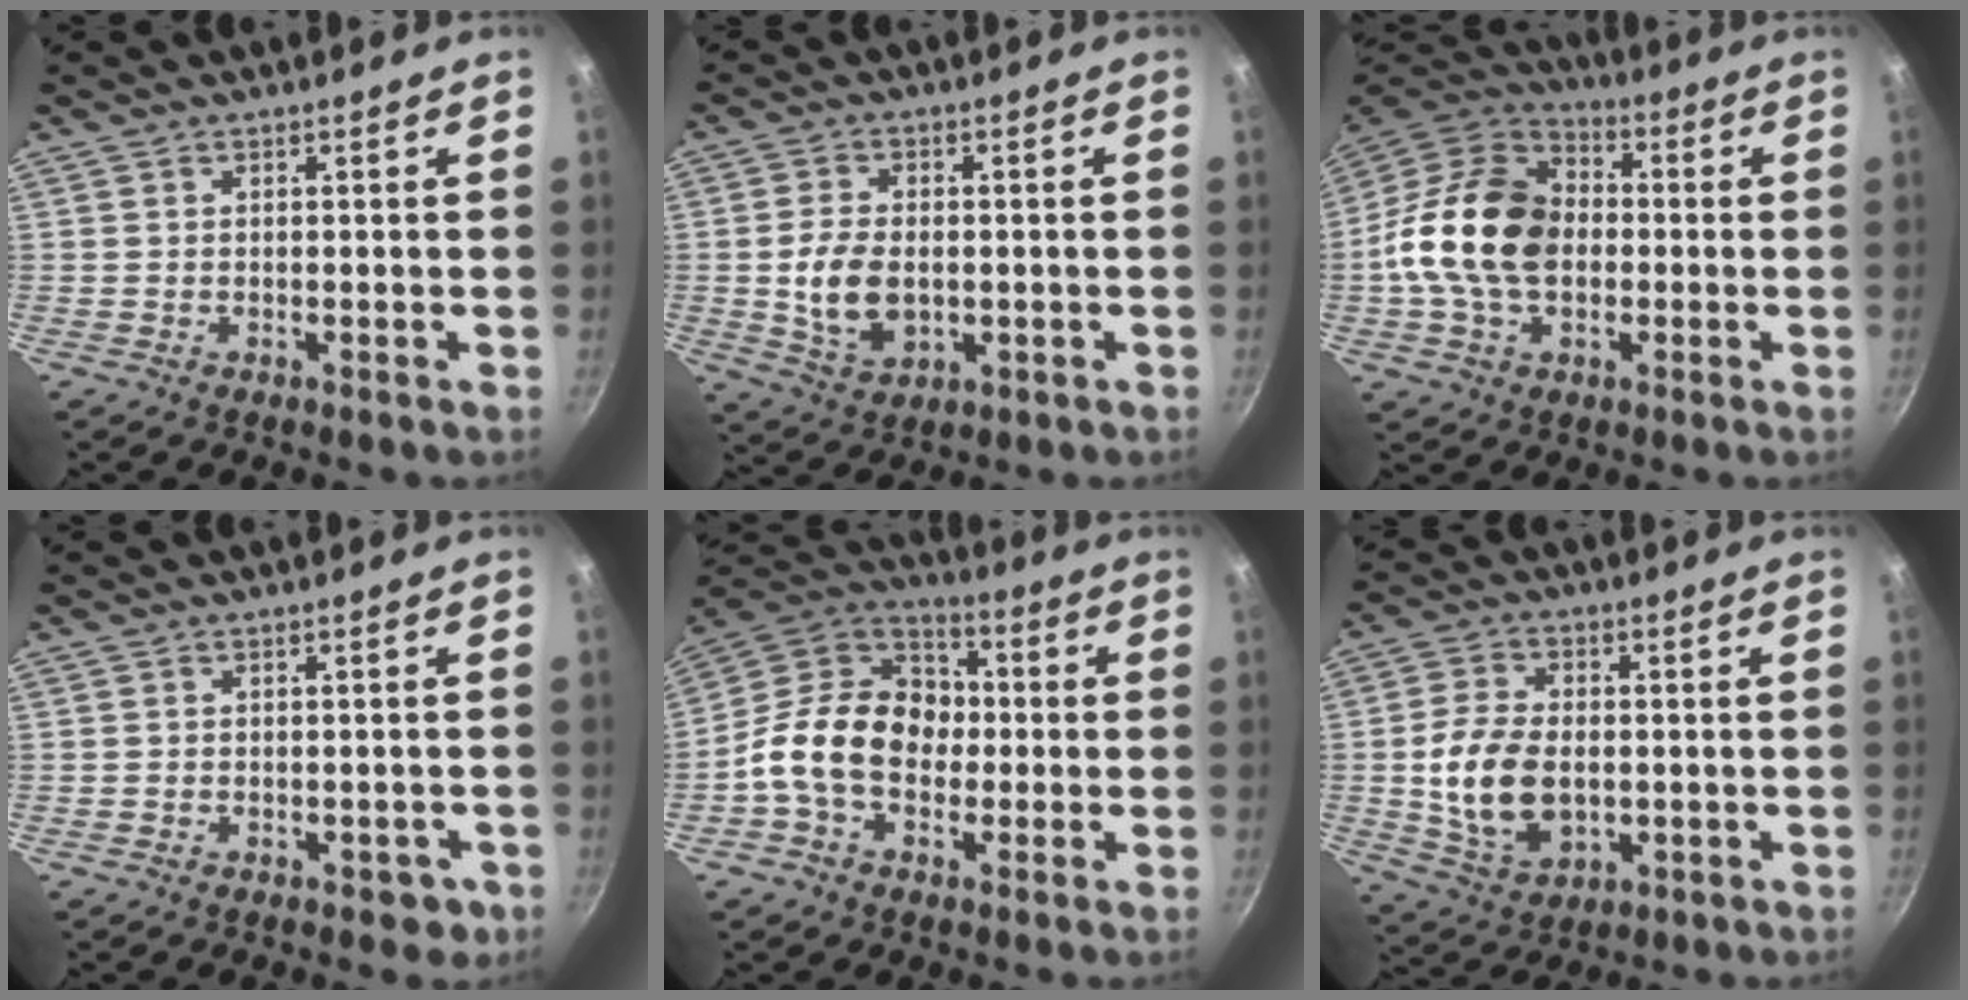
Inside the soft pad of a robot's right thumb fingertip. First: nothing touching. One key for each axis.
{"total": 9.0, "fx": -0.7, "fy": 5.8, "fz": 6.9, "tx": -0.126, "ty": -0.001, "tz": -0.005}
{"total": 18.8, "fx": -0.9, "fy": 13.2, "fz": 13.3, "tx": -0.220, "ty": 0.031, "tz": -0.031}
{"total": 3.2, "fx": -1.4, "fy": 2.1, "fz": 2.0, "tx": -0.006, "ty": 0.020, "tz": -0.003}
{"total": 16.4, "fx": -2.2, "fy": 12.1, "fz": 10.8, "tx": -0.135, "ty": 0.040, "tz": -0.060}
{"total": 12.6, "fx": -1.0, "fy": 8.2, "fz": 9.5, "tx": -0.169, "ty": 0.003, "tz": -0.010}